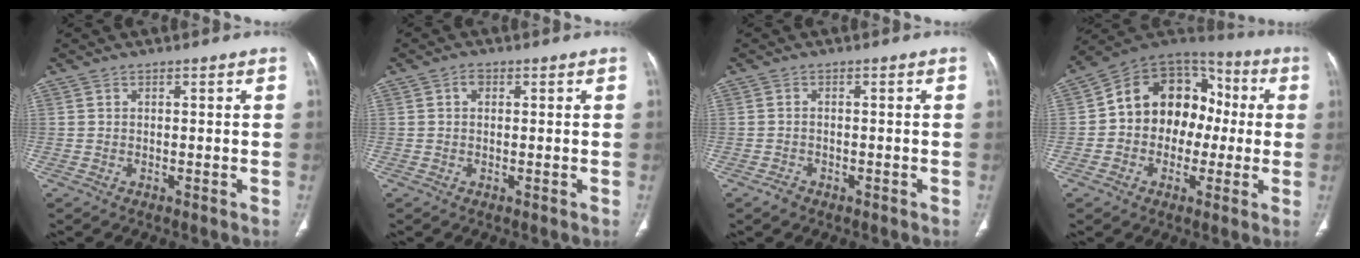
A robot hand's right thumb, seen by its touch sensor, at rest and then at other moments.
{"total": 1.5, "force": [0.3, 1.0, 1.0], "torque": [-0.012, 0.001, 0.004]}
{"total": 1.6, "force": [-1.1, 1.1, 0.5], "torque": [-0.010, 0.005, -0.019]}
{"total": 17.0, "force": [-0.3, 13.4, 10.5], "torque": [-0.114, 0.052, -0.014]}